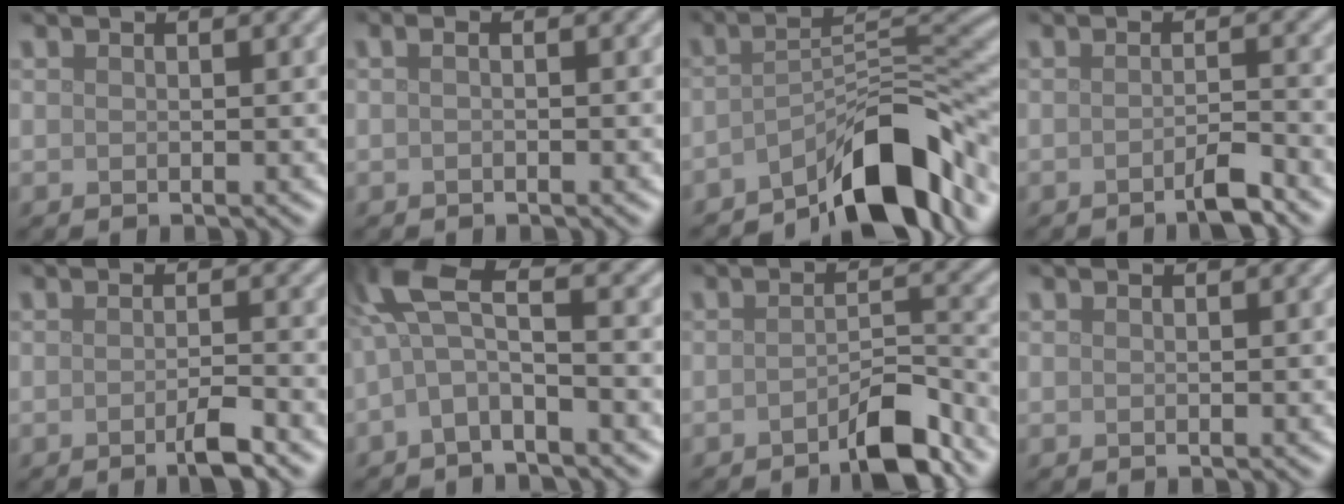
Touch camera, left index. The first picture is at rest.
{"total": 0.6, "force": [-0.1, 0.1, 0.6], "torque": [-0.014, -0.005, -0.006]}
{"total": 9.2, "force": [-6.0, 2.5, 6.6], "torque": [-0.085, 0.012, -0.100]}
{"total": 2.2, "force": [-1.4, 0.3, 1.6], "torque": [-0.023, 0.002, -0.030]}
{"total": 2.4, "force": [-1.3, 0.4, 2.0], "torque": [-0.030, -0.001, -0.026]}
{"total": 5.3, "force": [-0.7, 1.7, 5.0], "torque": [-0.107, 0.019, -0.031]}
{"total": 4.3, "force": [-3.0, 1.0, 2.9], "torque": [-0.042, 0.007, -0.054]}
{"total": 0.0}